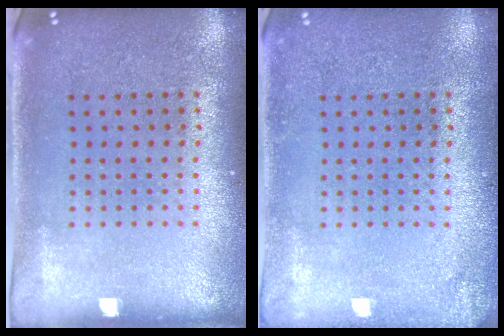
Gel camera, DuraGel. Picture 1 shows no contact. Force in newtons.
{"total": 1.3, "press": 1.3, "slide": 0.1}